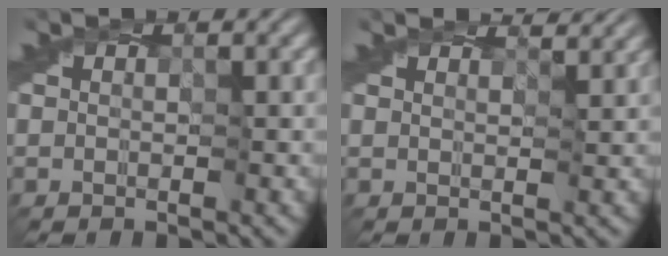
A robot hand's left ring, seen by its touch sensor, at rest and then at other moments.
{"total": 2.5, "force": [2.2, 0.4, 1.1], "torque": [-0.025, 0.002, 0.019]}